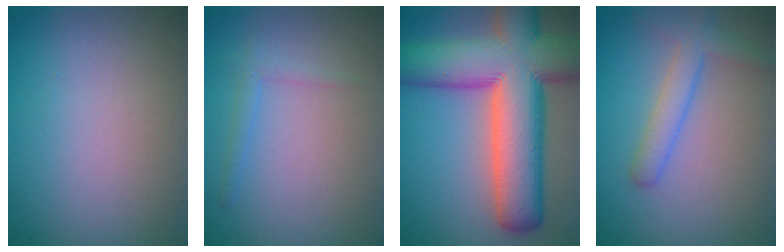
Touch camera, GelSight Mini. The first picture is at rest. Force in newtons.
{"total": 1.2, "press": 1.2, "slide": 0.1}
{"total": 14.6, "press": 14.6, "slide": 0.7}
{"total": 2.9, "press": 2.9, "slide": 0.2}